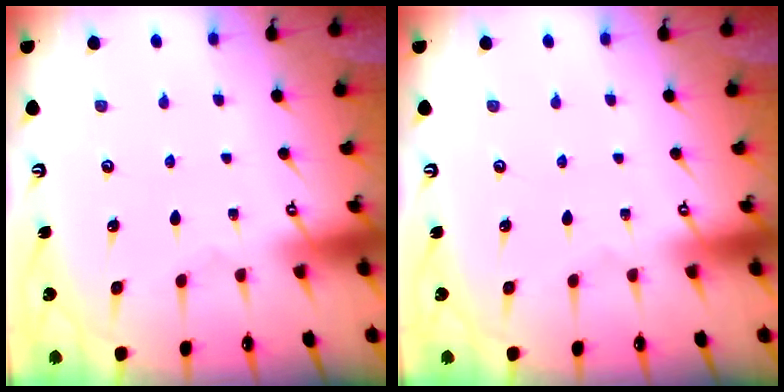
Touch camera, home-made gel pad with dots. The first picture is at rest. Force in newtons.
{"total": 0.0}